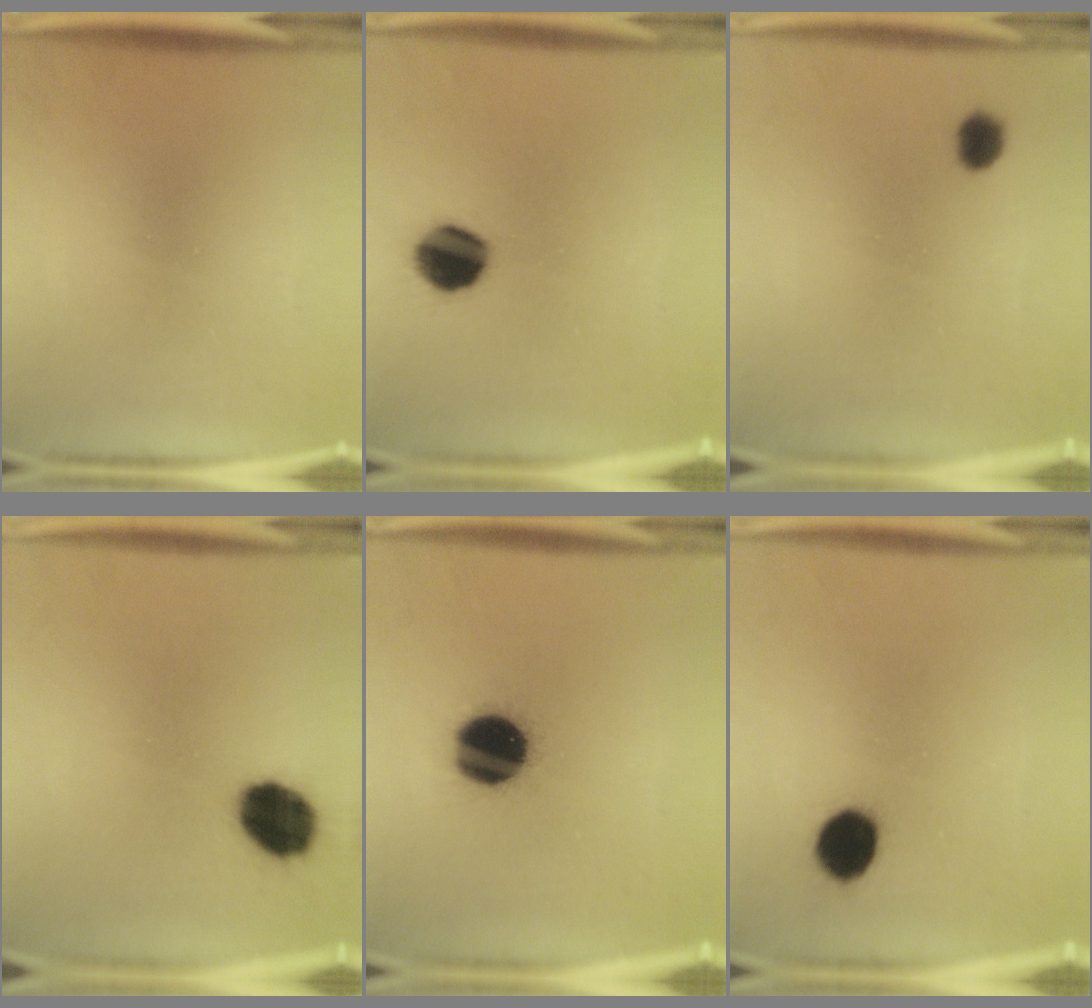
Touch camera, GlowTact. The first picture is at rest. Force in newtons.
{"total": 10.2}
{"total": 2.7}
{"total": 11.1}
{"total": 18.4}
{"total": 7.8}